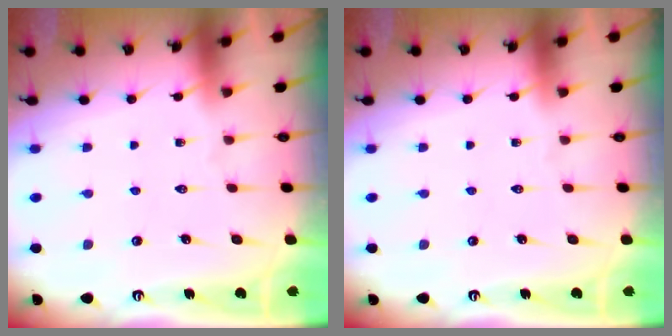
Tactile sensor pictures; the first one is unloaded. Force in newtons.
{"total": 0.0}